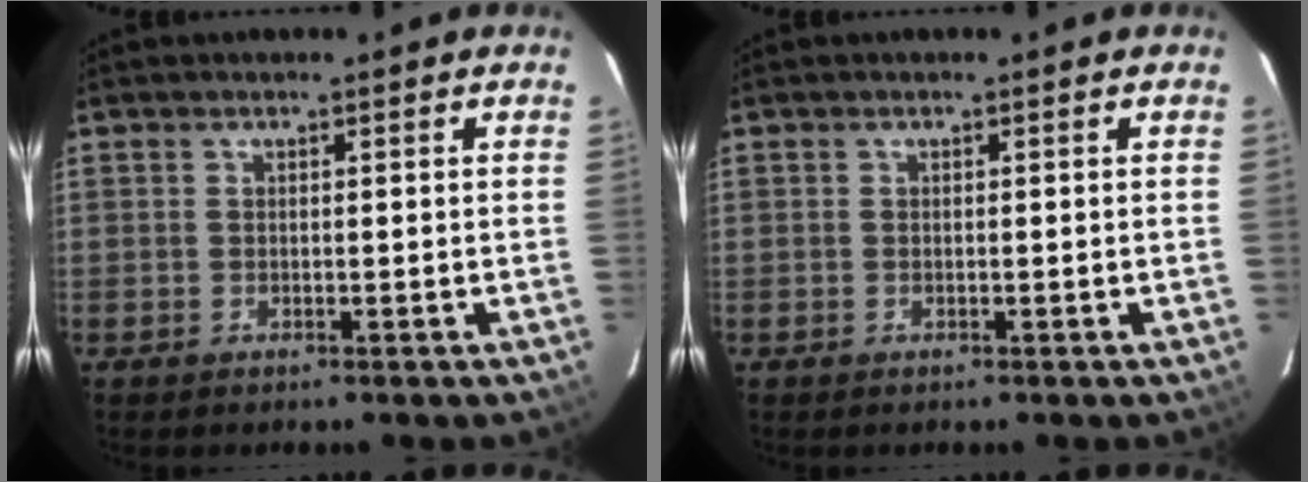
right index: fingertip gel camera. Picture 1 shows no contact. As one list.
[{"total": 0.0}]